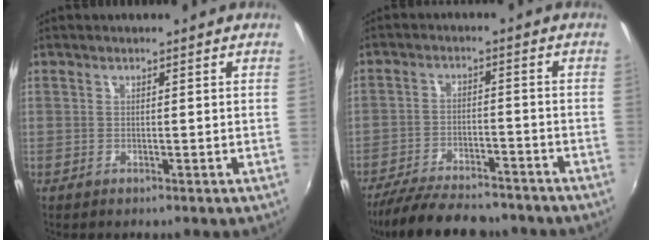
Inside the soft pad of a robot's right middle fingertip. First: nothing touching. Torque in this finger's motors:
{"motor_torque": [1.01, -1.13, 0.10, 0.09]}